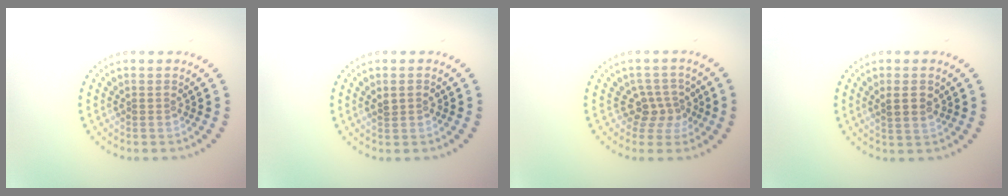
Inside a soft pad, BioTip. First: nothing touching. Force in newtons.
{"total": 1.1, "press": 1.1, "slide": 0.1}
{"total": 2.7, "press": 2.0, "slide": 1.8}
{"total": 2.3, "press": 2.2, "slide": 0.8}